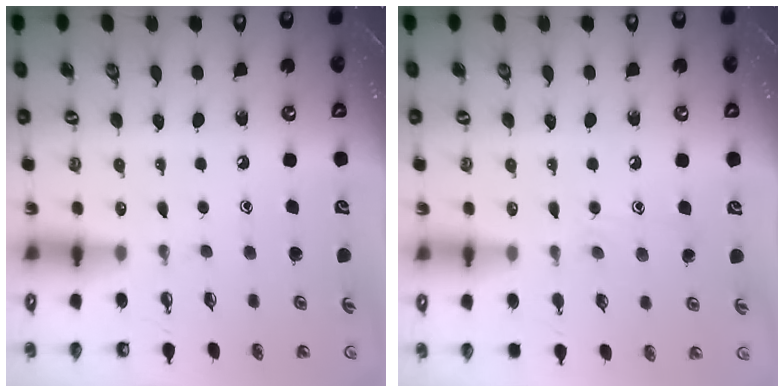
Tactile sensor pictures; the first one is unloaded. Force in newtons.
{"total": 7.4, "press": 7.4, "slide": 0.3}